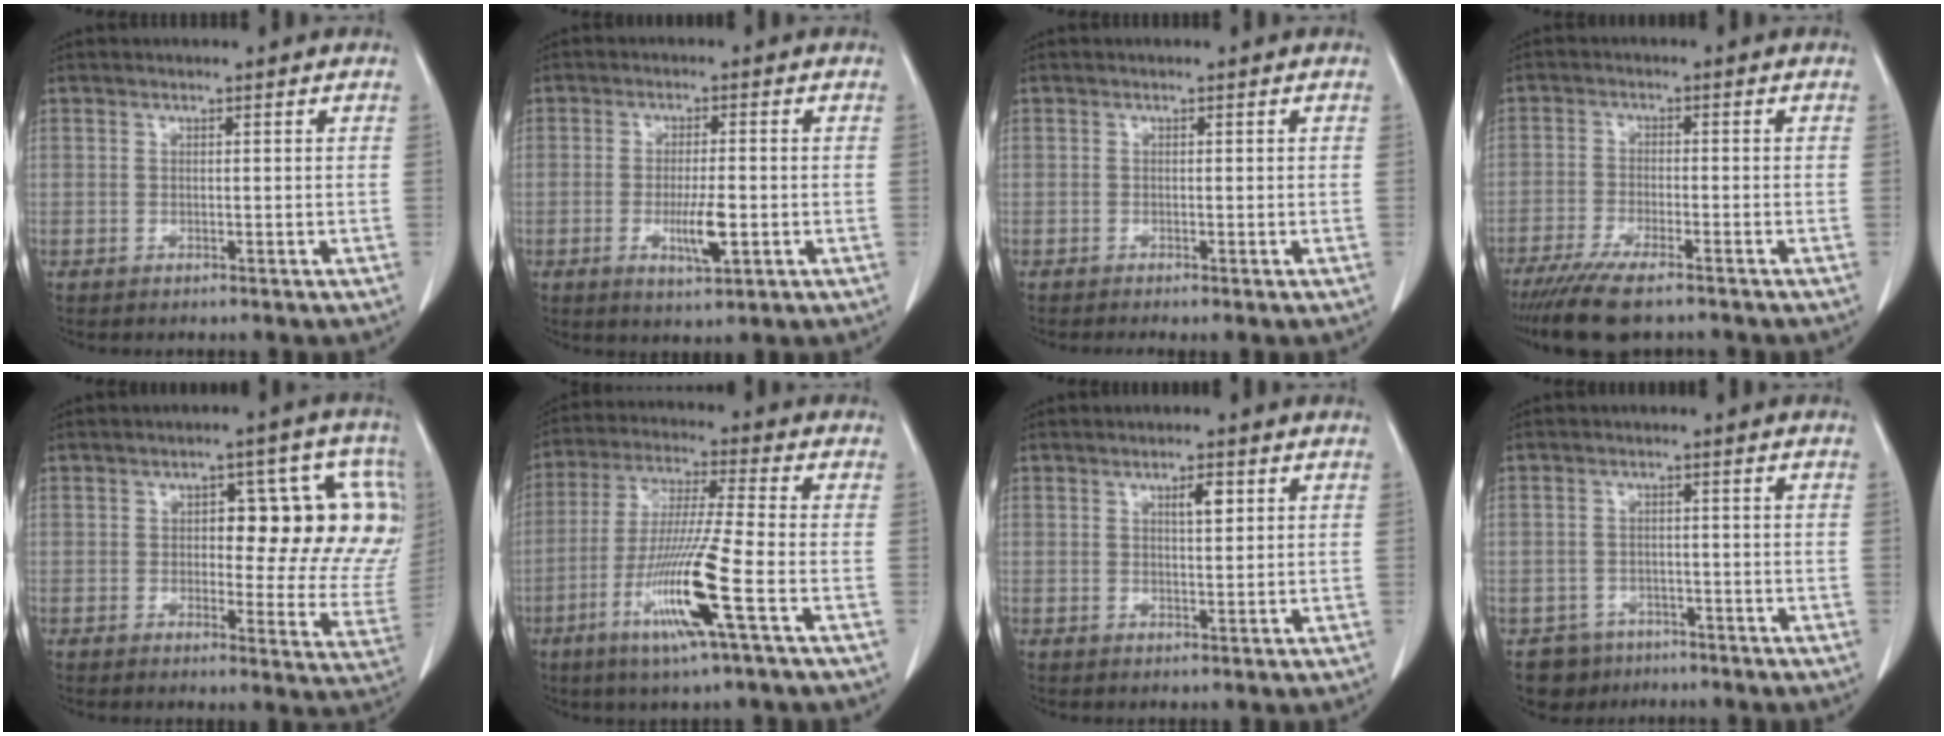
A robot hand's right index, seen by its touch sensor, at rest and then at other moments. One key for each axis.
{"total": 5.4, "fx": -1.4, "fy": 0.9, "fz": 5.1, "tx": -0.094, "ty": -0.006, "tz": -0.019}
{"total": 0.8, "fx": -0.5, "fy": 0.1, "fz": 0.7, "tx": -0.012, "ty": -0.002, "tz": -0.009}
{"total": 9.0, "fx": -7.1, "fy": 1.3, "fz": 5.3, "tx": -0.091, "ty": -0.021, "tz": -0.118}
{"total": 16.4, "fx": 3.4, "fy": 6.5, "fz": 14.7, "tx": -0.154, "ty": 0.021, "tz": 0.038}
{"total": 13.3, "fx": -5.1, "fy": -0.8, "fz": 12.3, "tx": -0.246, "ty": -0.021, "tz": -0.100}
{"total": 2.6, "fx": 1.1, "fy": 0.7, "fz": 2.3, "tx": -0.037, "ty": -0.001, "tz": 0.018}
{"total": 4.3, "fx": -3.0, "fy": 3.1, "fz": -0.3, "tx": 0.008, "ty": 0.008, "tz": -0.046}